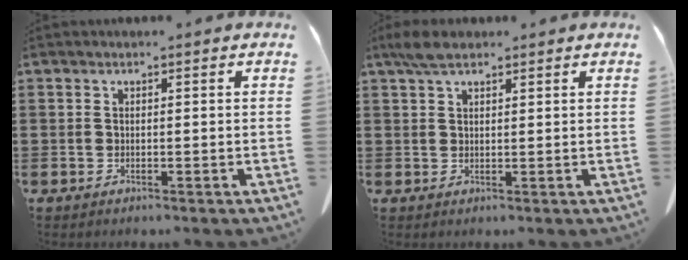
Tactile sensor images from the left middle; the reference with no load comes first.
{"total": 3.3, "force": [2.4, 1.2, 2.0], "torque": [-0.046, 0.005, 0.046]}